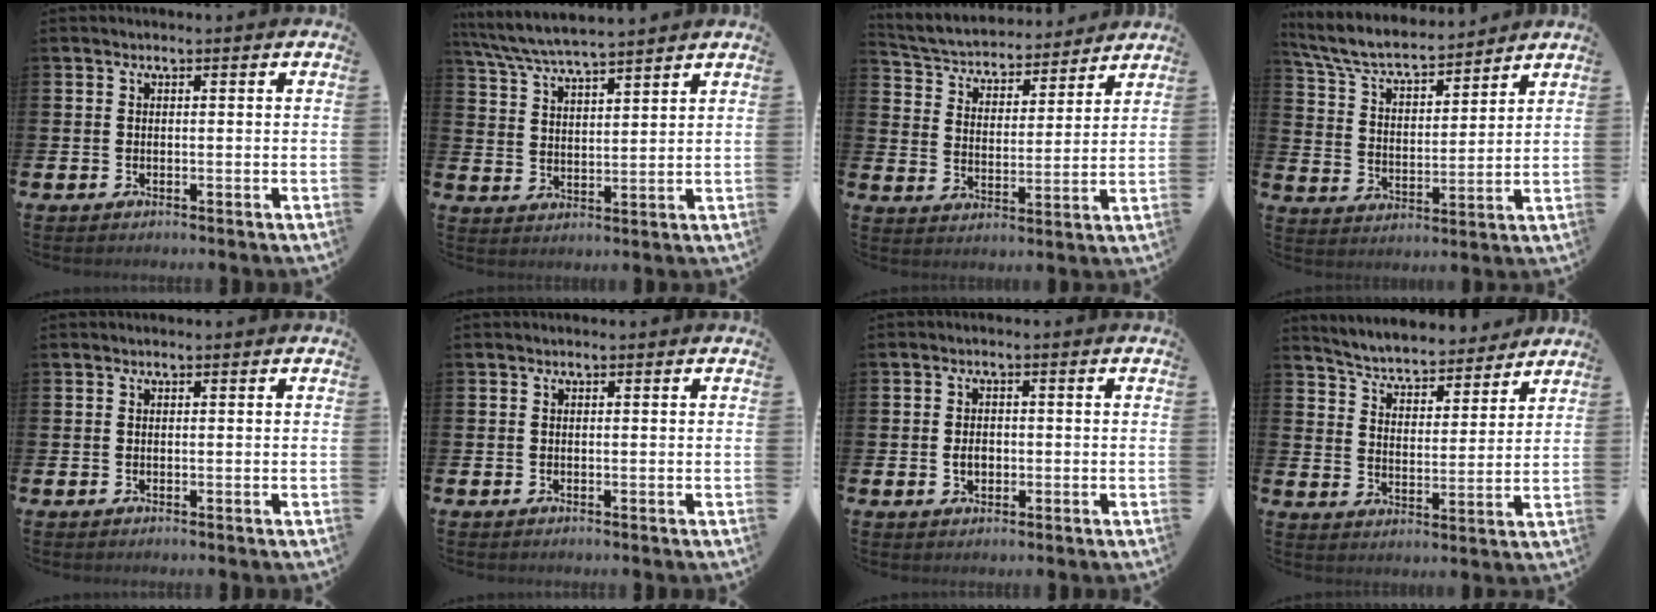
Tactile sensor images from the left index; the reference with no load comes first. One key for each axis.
{"total": 5.9, "fx": 5.7, "fy": 0.3, "fz": 1.6, "tx": -0.053, "ty": -0.030, "tz": 0.102}
{"total": 4.8, "fx": 4.5, "fy": 1.6, "fz": 0.3, "tx": -0.037, "ty": -0.041, "tz": 0.071}
{"total": 7.0, "fx": 6.4, "fy": 1.6, "fz": 2.3, "tx": -0.071, "ty": -0.045, "tz": 0.109}
{"total": 0.0}
{"total": 0.0}
{"total": 2.2, "fx": -0.3, "fy": 1.6, "fz": 1.5, "tx": -0.013, "ty": 0.000, "tz": -0.011}
{"total": 5.2, "fx": 5.1, "fy": 1.1, "fz": 0.6, "tx": -0.036, "ty": -0.045, "tz": 0.083}